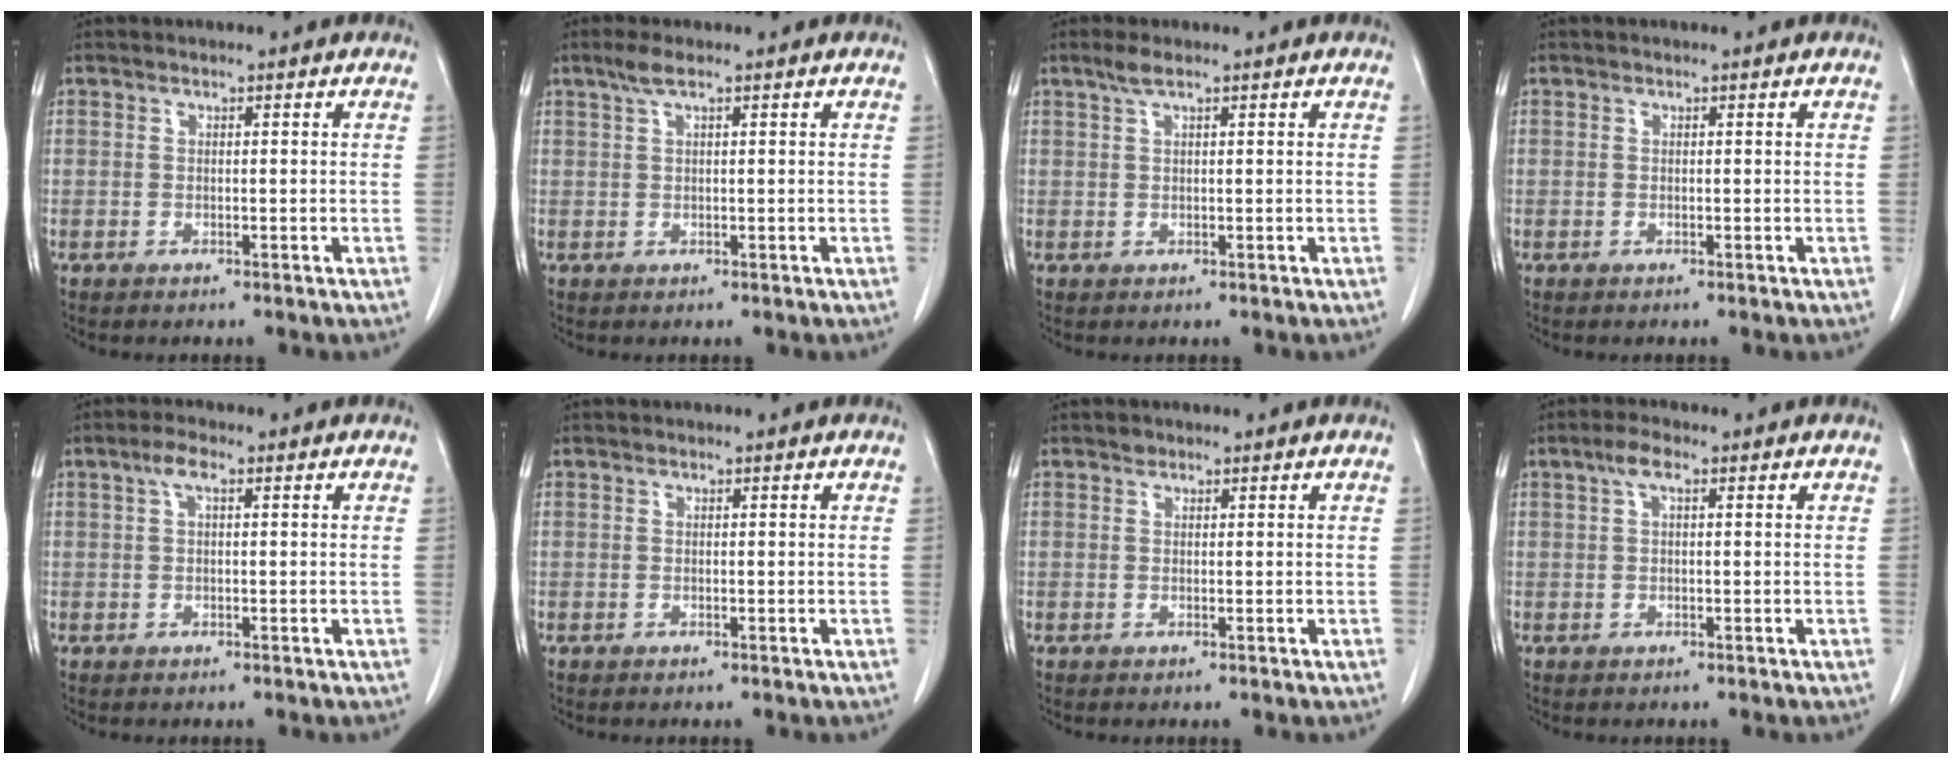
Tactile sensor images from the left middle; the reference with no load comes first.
{"total": 2.2, "force": [1.4, 0.1, 1.6], "torque": [-0.043, 0.010, 0.031]}
{"total": 1.8, "force": [1.3, 0.1, 1.3], "torque": [-0.033, 0.007, 0.028]}
{"total": 0.0}
{"total": 2.3, "force": [1.0, 0.7, 2.0], "torque": [-0.042, 0.012, 0.019]}
{"total": 0.0}
{"total": 0.6, "force": [0.5, 0.3, 0.0], "torque": [-0.004, 0.000, 0.008]}
{"total": 2.5, "force": [1.2, 0.7, 2.1], "torque": [-0.045, 0.014, 0.023]}